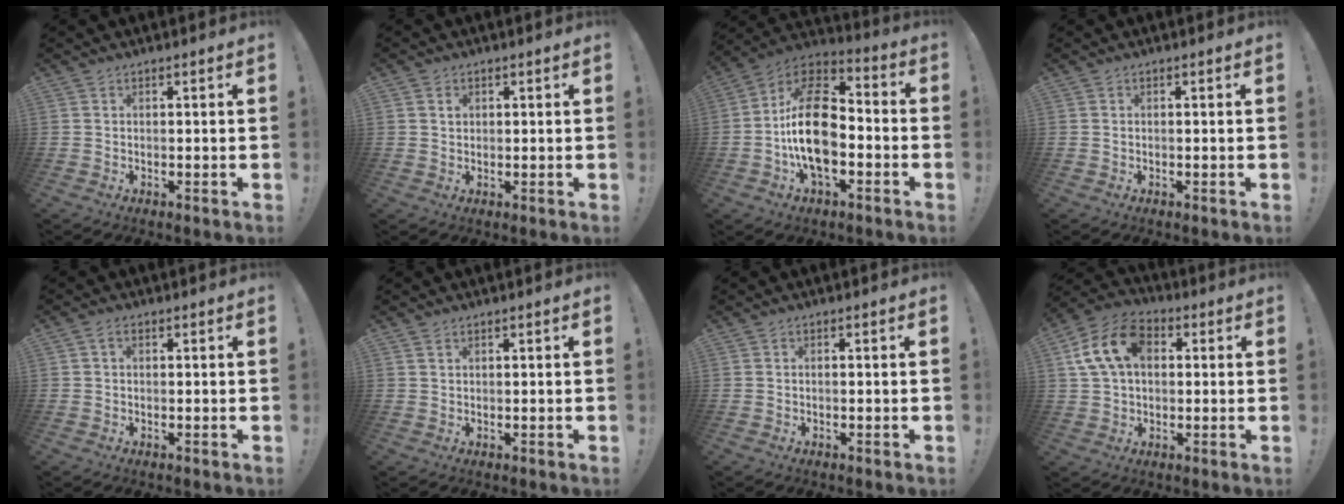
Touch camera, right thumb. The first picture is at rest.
{"total": 1.6, "force": [0.8, 1.3, 0.5], "torque": [0.002, -0.003, 0.012]}
{"total": 20.7, "force": [-3.0, 12.1, 16.5], "torque": [-0.306, 0.024, -0.047]}
{"total": 0.0}
{"total": 1.6, "force": [0.3, 1.2, 1.1], "torque": [-0.026, 0.007, 0.006]}
{"total": 1.3, "force": [0.9, 0.6, 0.7], "torque": [-0.012, 0.000, 0.017]}
{"total": 0.5, "force": [-0.3, 0.0, 0.4], "torque": [-0.013, 0.001, -0.005]}
{"total": 15.1, "force": [3.8, 10.4, 10.2], "torque": [-0.192, 0.008, 0.074]}